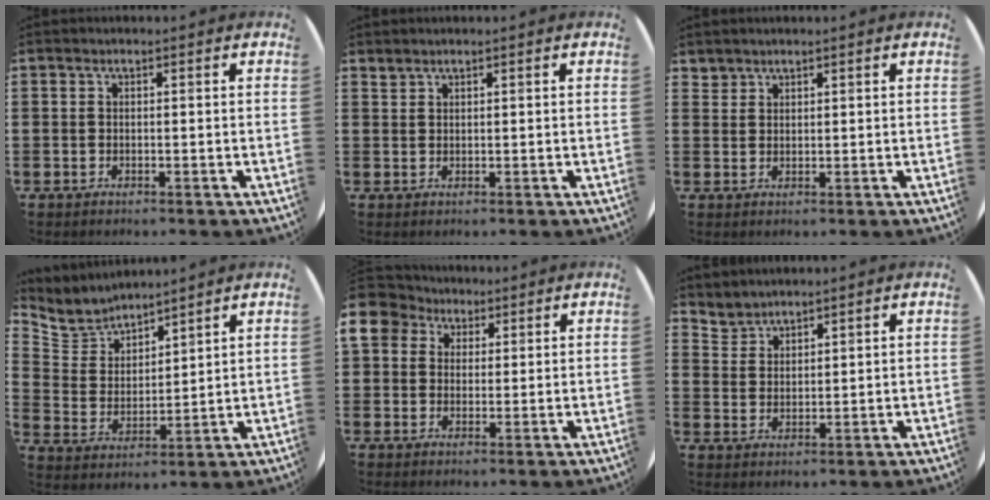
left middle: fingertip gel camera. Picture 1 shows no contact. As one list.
[{"total": 1.1, "force": [1.1, 0.0, -0.3], "torque": [0.003, 0.001, 0.021]}, {"total": 1.7, "force": [1.6, 0.5, -0.2], "torque": [0.002, 0.001, 0.032]}, {"total": 5.0, "force": [4.9, 1.1, -0.5], "torque": [-0.017, -0.033, 0.086]}, {"total": 5.5, "force": [3.1, 4.4, 1.1], "torque": [-0.036, 0.011, 0.056]}, {"total": 3.1, "force": [3.0, 0.5, -0.6], "torque": [0.005, -0.010, 0.059]}]